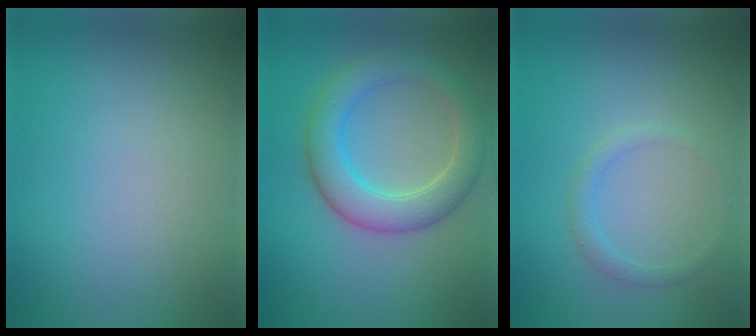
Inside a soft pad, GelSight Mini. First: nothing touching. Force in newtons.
{"total": 5.4, "press": 5.4, "slide": 0.3}
{"total": 1.3, "press": 1.3, "slide": 0.1}